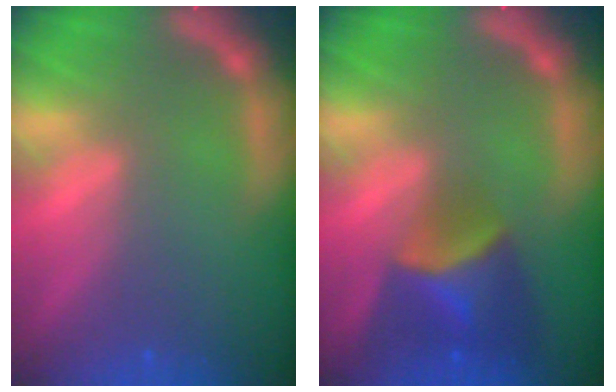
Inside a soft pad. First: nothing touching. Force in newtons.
{"total": 6.0}